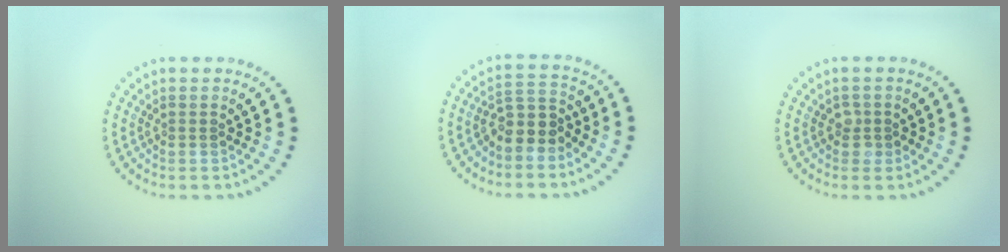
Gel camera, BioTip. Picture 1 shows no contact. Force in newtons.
{"total": 3.2, "press": 2.8, "slide": 1.6}
{"total": 1.2, "press": 1.1, "slide": 0.5}